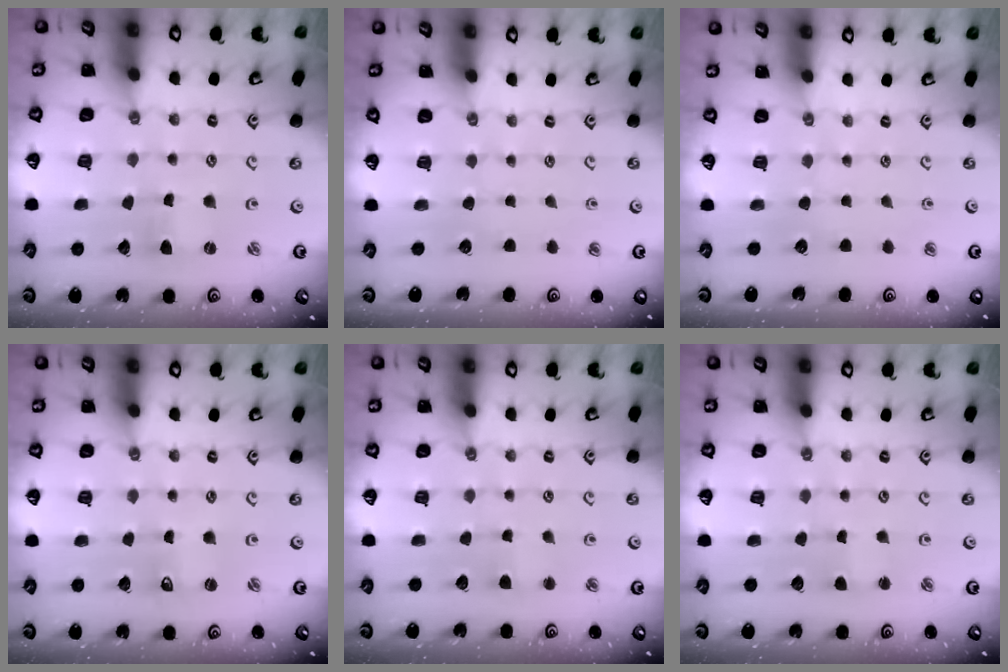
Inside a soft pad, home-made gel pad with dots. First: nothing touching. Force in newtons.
{"total": 0.0}
{"total": 0.0}
{"total": 1.2, "press": 1.2, "slide": 0.1}
{"total": 2.6, "press": 2.6, "slide": 0.4}
{"total": 2.1, "press": 2.1, "slide": 0.4}